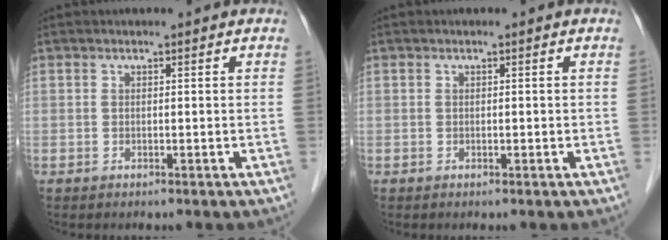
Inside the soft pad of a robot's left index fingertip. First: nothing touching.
{"total": 0.0}